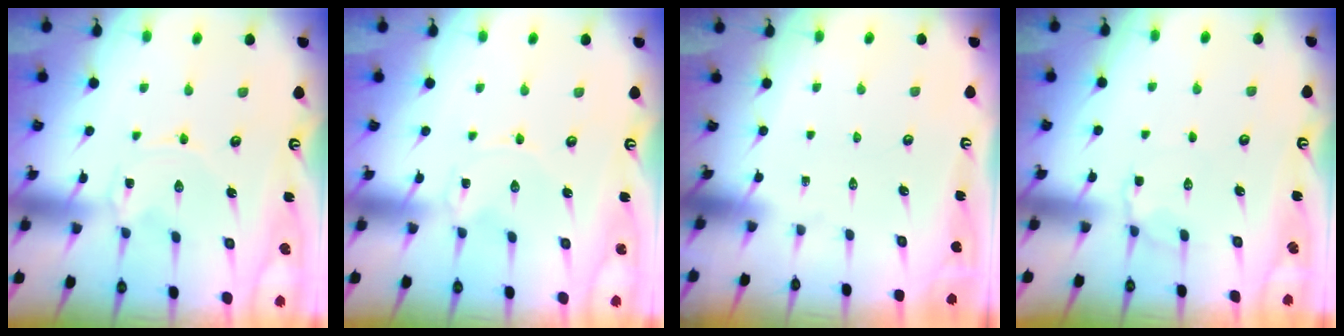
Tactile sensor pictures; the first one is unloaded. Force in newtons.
{"total": 0.0}
{"total": 0.0}
{"total": 3.4, "press": 3.2, "slide": 1.2}